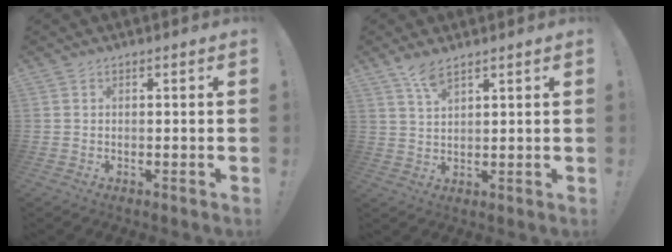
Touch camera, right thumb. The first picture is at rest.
{"total": 4.9, "force": [3.7, 1.2, 3.1], "torque": [-0.059, -0.020, 0.065]}